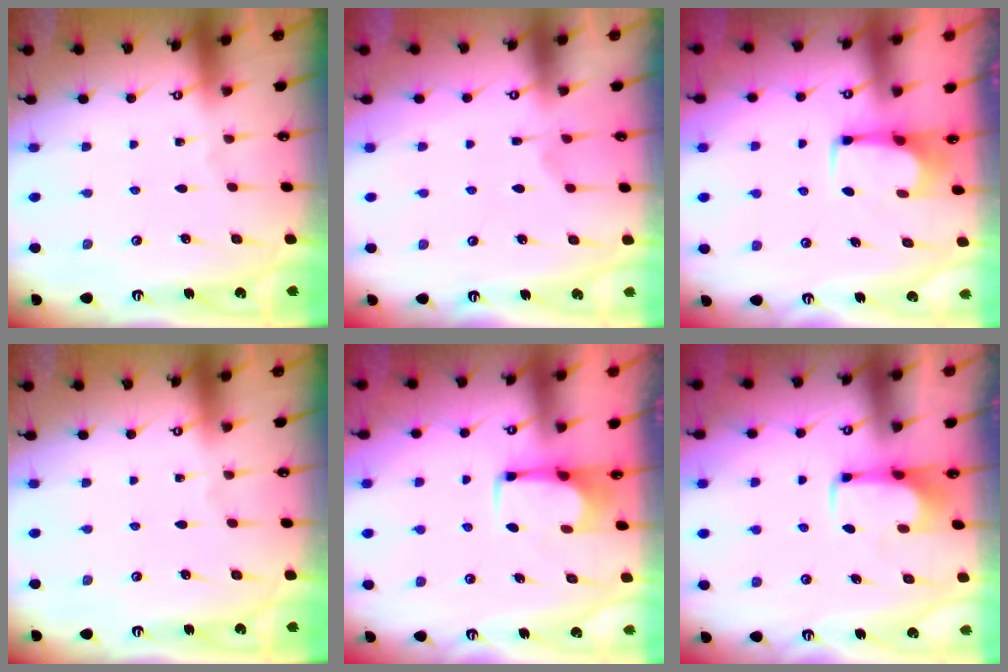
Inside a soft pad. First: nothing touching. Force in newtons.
{"total": 3.5, "press": 3.3, "slide": 1.0}
{"total": 2.7, "press": 2.6, "slide": 0.4}
{"total": 0.0}
{"total": 2.6, "press": 2.6, "slide": 0.4}
{"total": 2.0, "press": 1.9, "slide": 0.4}